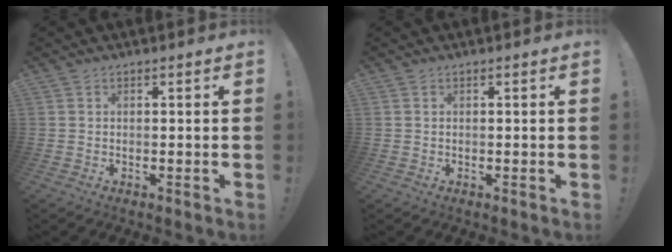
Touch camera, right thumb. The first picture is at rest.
{"total": 0.0}